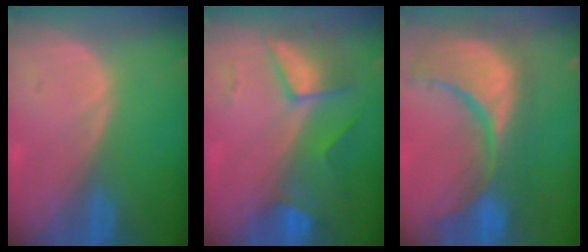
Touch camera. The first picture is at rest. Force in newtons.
{"total": 7.6, "press": 6.7, "slide": 3.5}
{"total": 15.1, "press": 12.0, "slide": 9.1}